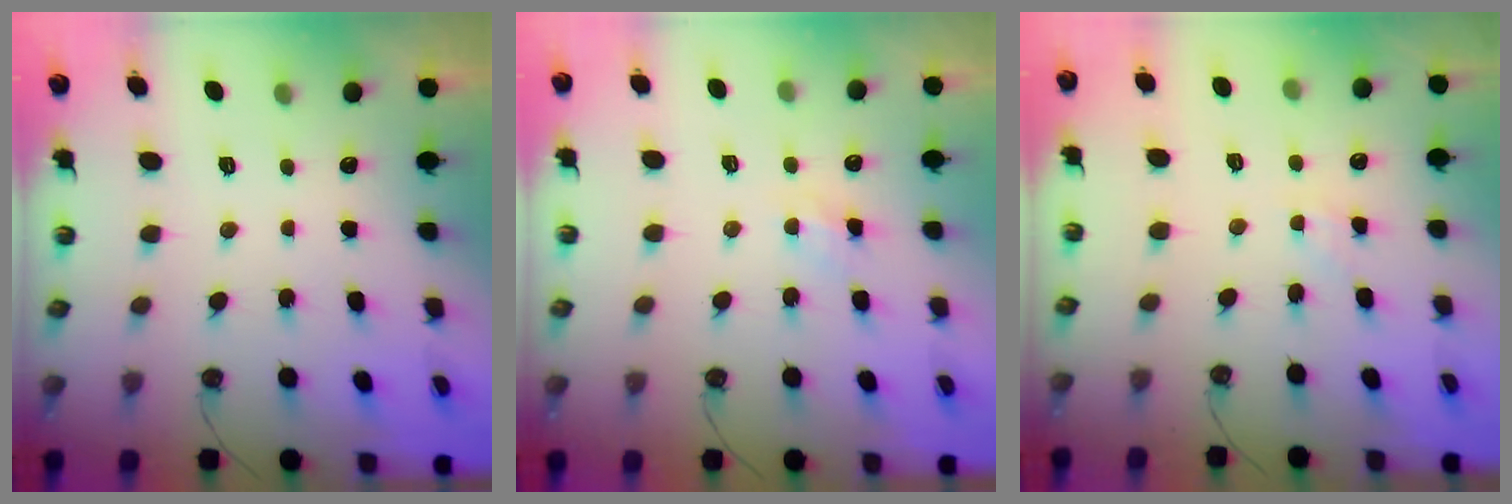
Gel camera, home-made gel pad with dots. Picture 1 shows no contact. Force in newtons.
{"total": 3.0, "press": 2.9, "slide": 0.5}
{"total": 1.4, "press": 1.4, "slide": 0.3}